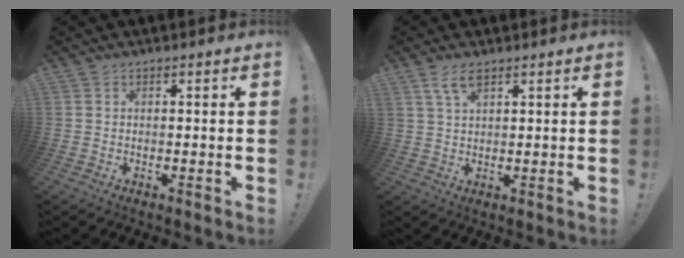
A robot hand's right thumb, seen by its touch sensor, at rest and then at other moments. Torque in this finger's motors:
{"motor_torque": [0.20, 0.37, 0.37, 0.10, 0.43]}